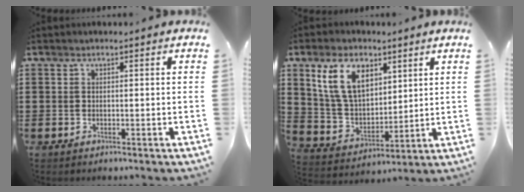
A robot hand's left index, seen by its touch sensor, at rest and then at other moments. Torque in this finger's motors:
{"motor_torque": [0.17, -0.09, -0.47, -0.21]}